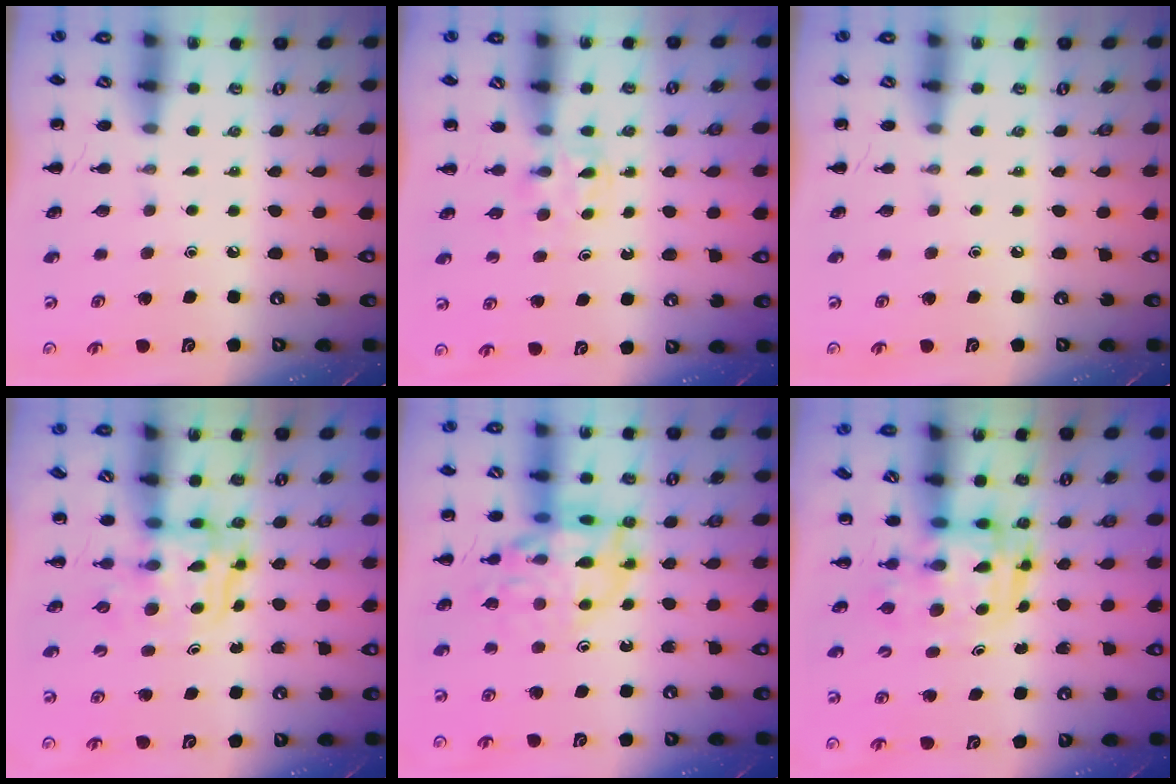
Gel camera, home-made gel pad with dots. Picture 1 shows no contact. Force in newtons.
{"total": 3.0, "press": 2.8, "slide": 1.0}
{"total": 0.0}
{"total": 3.4, "press": 3.4, "slide": 0.3}
{"total": 14.4, "press": 14.2, "slide": 2.6}
{"total": 3.3, "press": 3.2, "slide": 0.6}